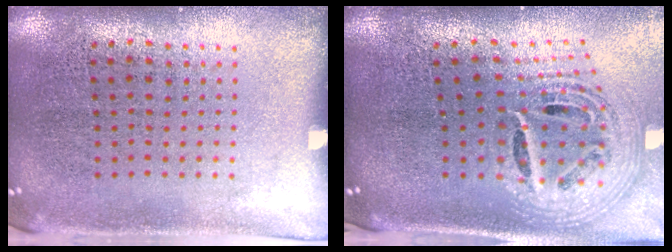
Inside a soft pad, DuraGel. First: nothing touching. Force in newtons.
{"total": 2.7, "press": 1.9, "slide": 1.9}